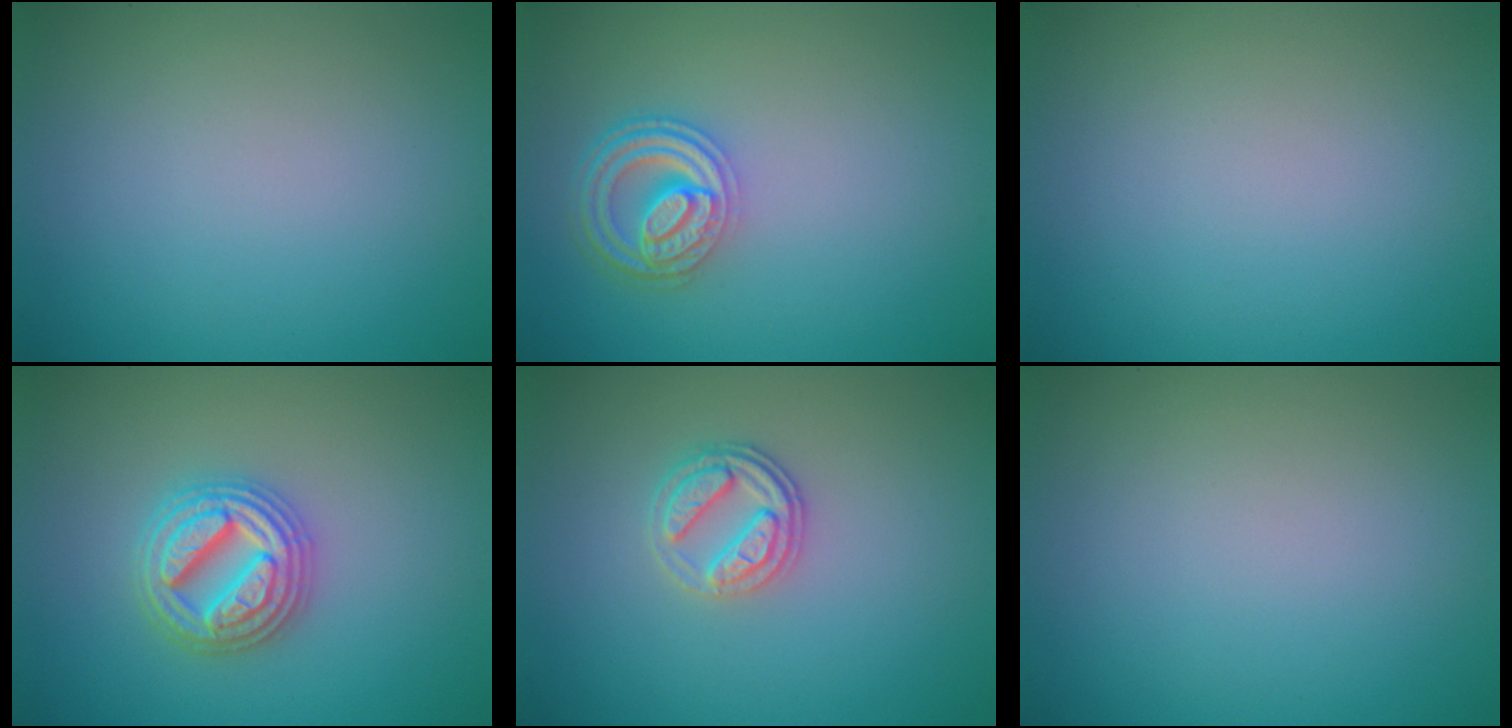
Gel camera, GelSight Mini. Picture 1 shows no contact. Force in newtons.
{"total": 4.5, "press": 3.5, "slide": 2.7}
{"total": 0.0}
{"total": 4.9, "press": 4.9, "slide": 0.6}
{"total": 2.7, "press": 2.5, "slide": 0.9}
{"total": 0.0}